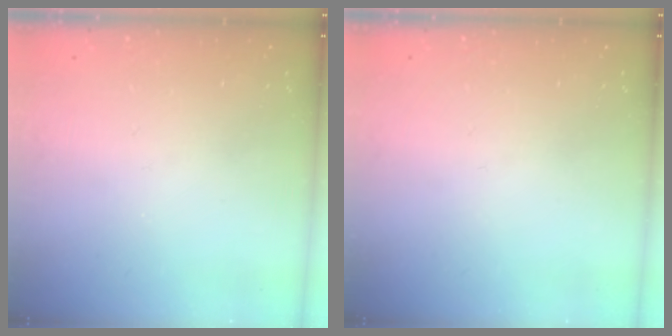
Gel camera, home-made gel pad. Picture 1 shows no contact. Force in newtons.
{"total": 0.0}